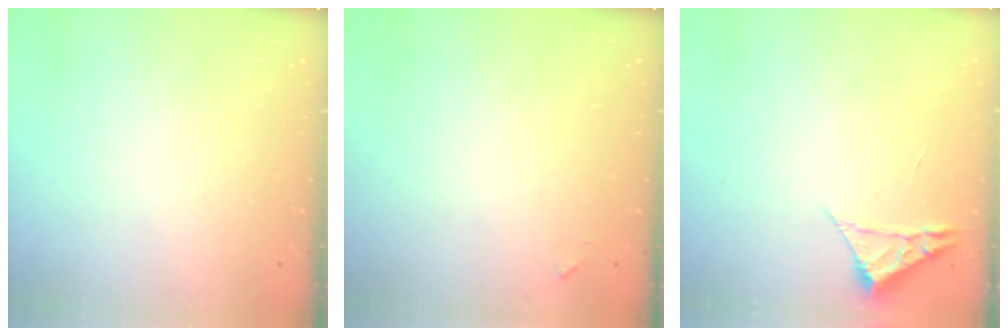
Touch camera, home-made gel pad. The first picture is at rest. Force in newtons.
{"total": 3.5, "press": 3.5, "slide": 0.2}
{"total": 2.3, "press": 2.3, "slide": 0.4}